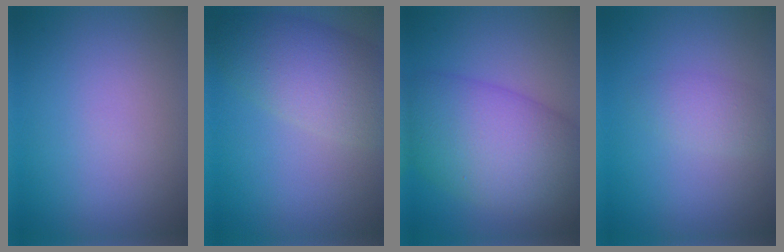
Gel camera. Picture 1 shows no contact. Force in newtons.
{"total": 6.3, "press": 6.3, "slide": 0.1}
{"total": 10.4, "press": 10.4, "slide": 0.4}
{"total": 1.8, "press": 1.8, "slide": 0.1}